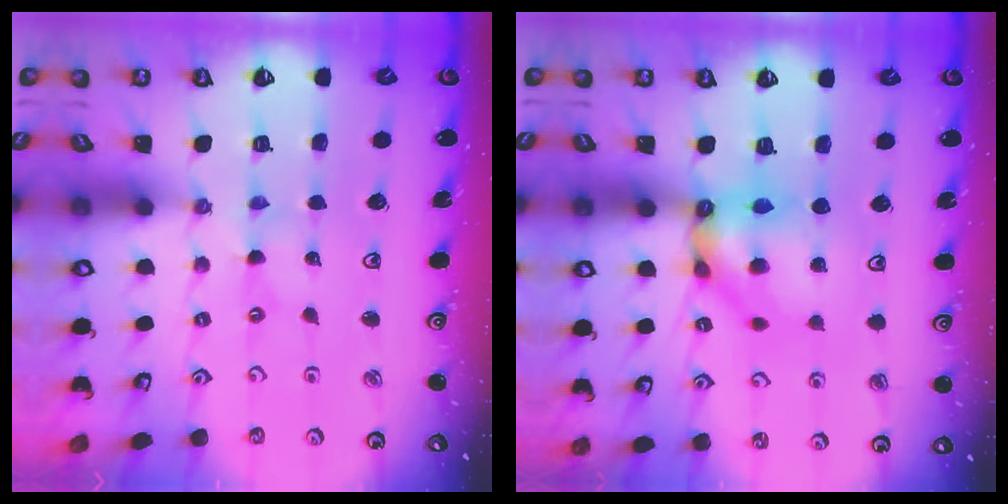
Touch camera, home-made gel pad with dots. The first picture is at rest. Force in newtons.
{"total": 10.5, "press": 10.5, "slide": 1.1}